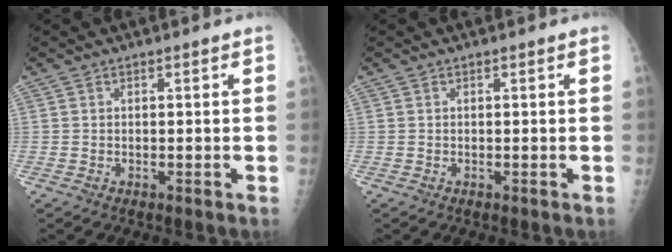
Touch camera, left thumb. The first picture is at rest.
{"total": 0.0}